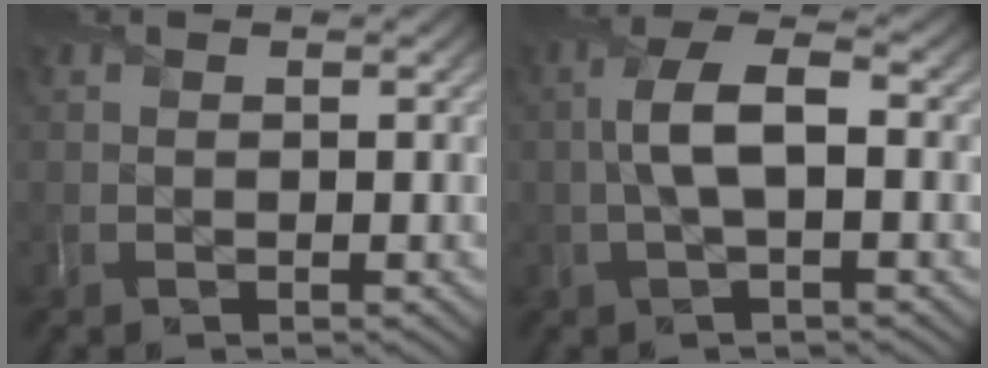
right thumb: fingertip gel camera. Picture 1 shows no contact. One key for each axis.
{"total": 5.7, "fx": -0.2, "fy": 2.0, "fz": 5.4, "tx": -0.114, "ty": 0.012, "tz": -0.011}